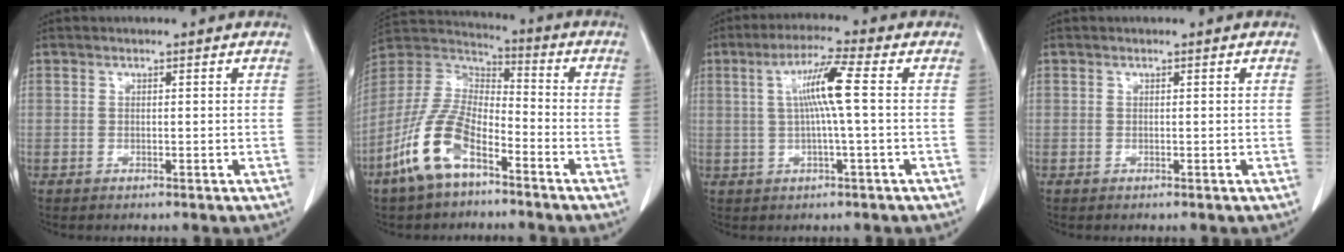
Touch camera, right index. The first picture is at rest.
{"total": 12.8, "force": [-7.1, 4.9, 9.5], "torque": [-0.215, -0.001, -0.140]}
{"total": 7.2, "force": [0.9, -0.6, 7.2], "torque": [-0.134, 0.010, 0.017]}
{"total": 0.0}